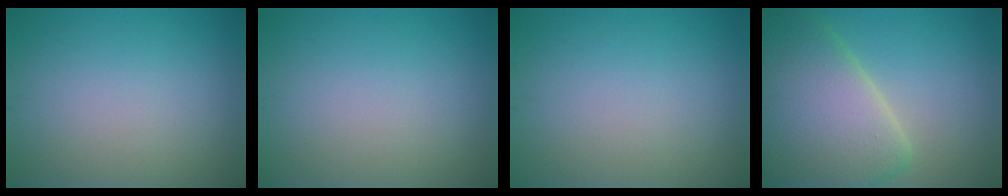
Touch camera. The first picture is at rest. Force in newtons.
{"total": 0.0}
{"total": 0.0}
{"total": 9.8, "press": 9.8, "slide": 1.0}